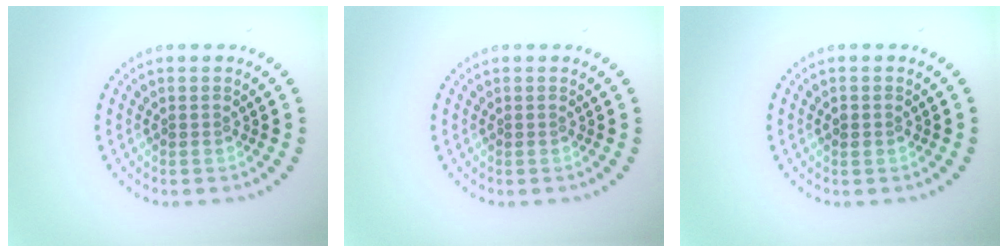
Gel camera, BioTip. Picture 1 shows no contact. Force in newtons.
{"total": 0.0}
{"total": 1.0, "press": 1.0, "slide": 0.1}